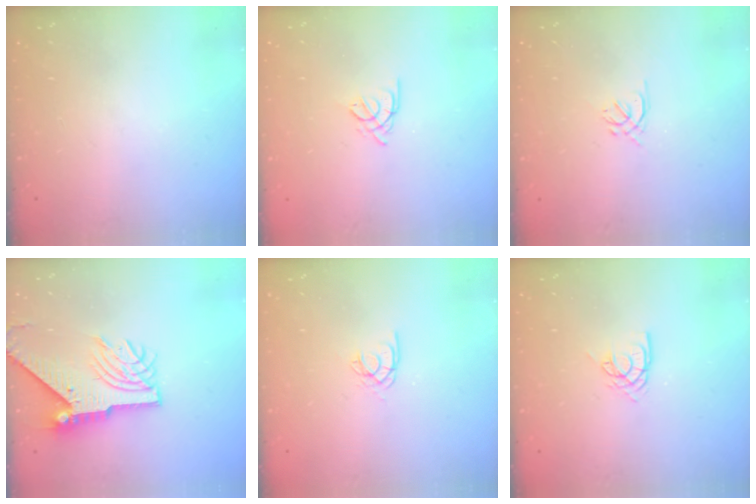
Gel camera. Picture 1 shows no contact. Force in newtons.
{"total": 3.4, "press": 3.3, "slide": 0.6}
{"total": 1.3, "press": 1.2, "slide": 0.5}
{"total": 11.5, "press": 11.4, "slide": 1.3}
{"total": 2.5, "press": 2.5, "slide": 0.1}
{"total": 6.0, "press": 6.0, "slide": 0.5}